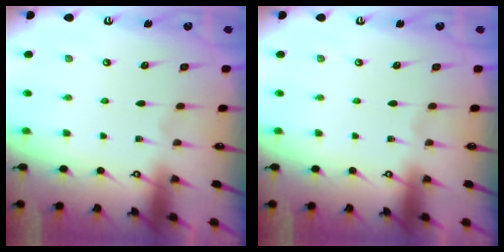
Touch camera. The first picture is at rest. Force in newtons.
{"total": 0.0}